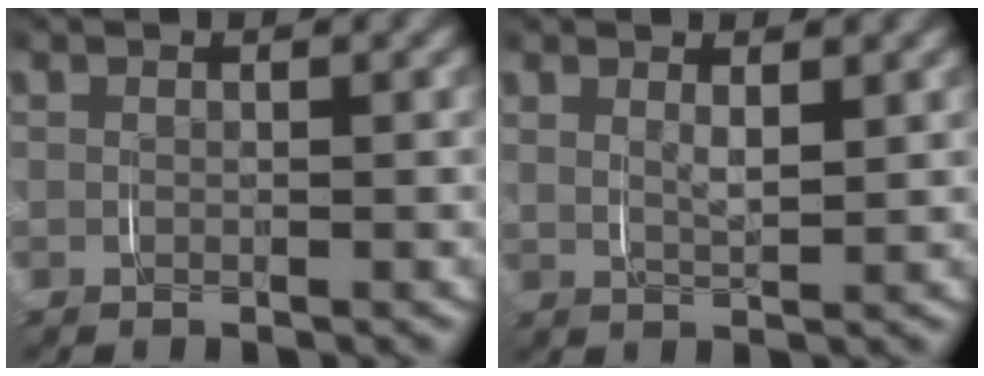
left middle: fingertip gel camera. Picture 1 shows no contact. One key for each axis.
{"total": 2.0, "fx": 1.2, "fy": 0.4, "fz": 1.5, "tx": -0.029, "ty": -0.009, "tz": 0.028}